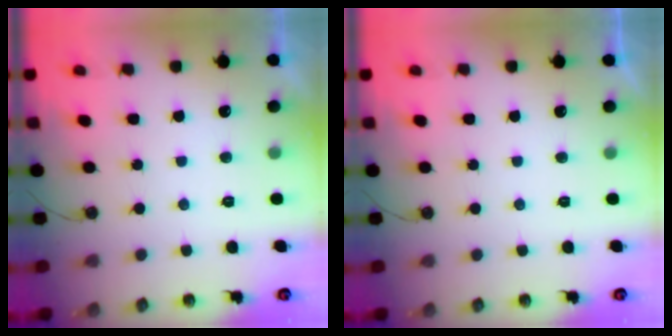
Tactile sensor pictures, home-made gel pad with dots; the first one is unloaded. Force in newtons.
{"total": 0.0}